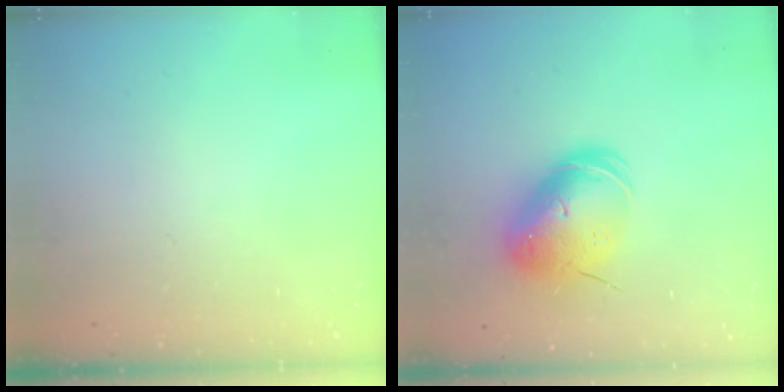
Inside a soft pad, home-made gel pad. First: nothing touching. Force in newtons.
{"total": 12.9, "press": 12.7, "slide": 2.5}